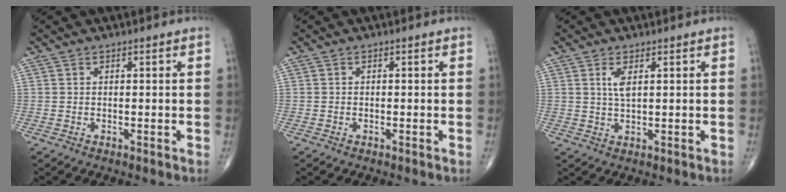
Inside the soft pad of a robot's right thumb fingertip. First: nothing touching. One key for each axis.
{"total": 0.0}
{"total": 2.9, "fx": 1.0, "fy": 1.0, "fz": 2.5, "tx": -0.051, "ty": -0.005, "tz": 0.023}